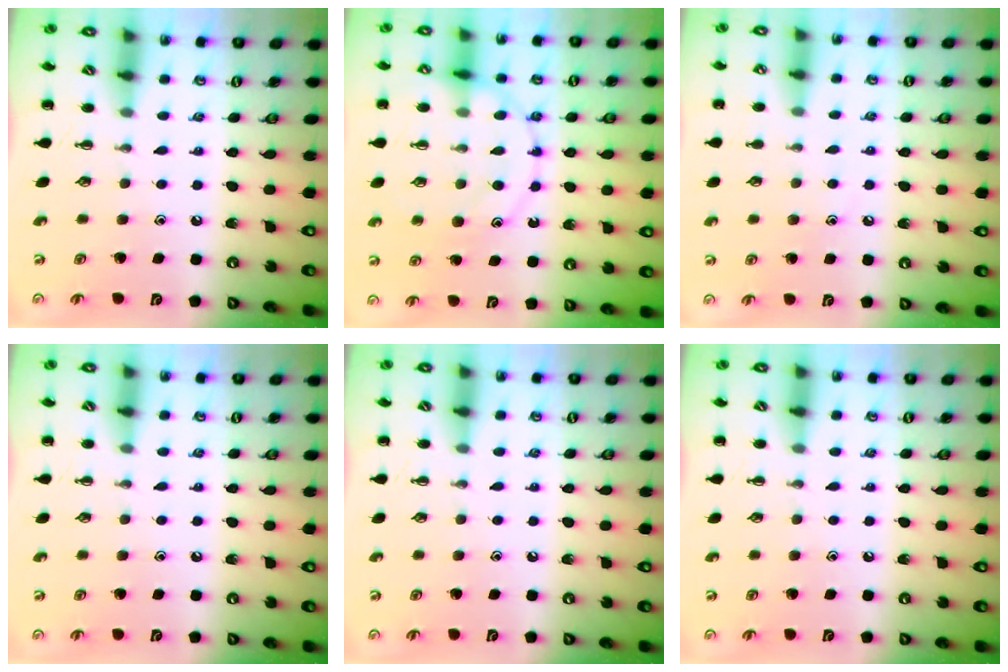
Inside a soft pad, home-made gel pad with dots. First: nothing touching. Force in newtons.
{"total": 13.3, "press": 13.2, "slide": 1.6}
{"total": 6.3, "press": 6.0, "slide": 1.8}
{"total": 0.0}
{"total": 0.0}
{"total": 0.0}